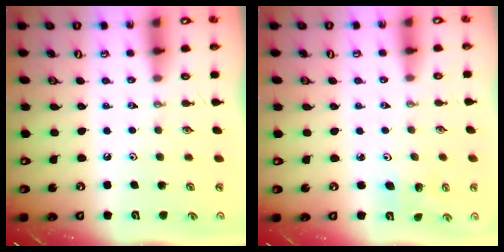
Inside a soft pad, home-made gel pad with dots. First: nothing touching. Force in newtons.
{"total": 2.5, "press": 2.5, "slide": 0.1}